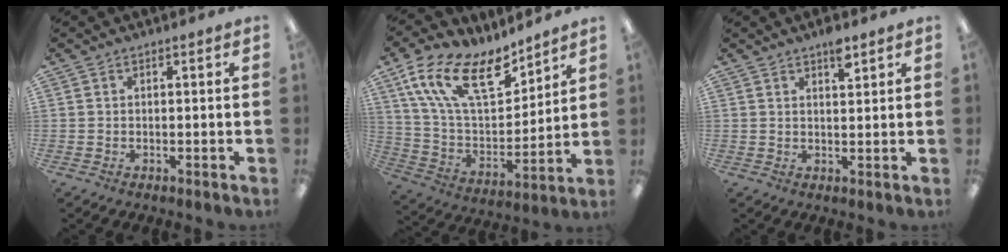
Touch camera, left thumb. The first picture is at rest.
{"total": 19.5, "force": [12.2, 8.7, 12.5], "torque": [-0.241, -0.065, 0.220]}
{"total": 3.9, "force": [2.7, 1.3, 2.5], "torque": [-0.031, -0.010, 0.042]}